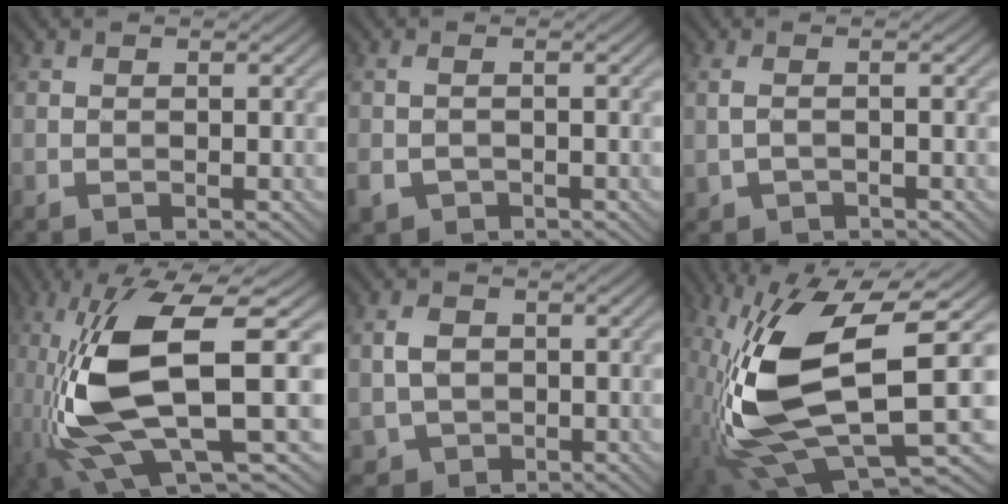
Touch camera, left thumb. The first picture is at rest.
{"total": 2.3, "force": [-1.0, 1.5, 1.4], "torque": [-0.041, -0.006, -0.021]}
{"total": 1.6, "force": [-0.3, 0.9, 1.4], "torque": [-0.041, 0.000, -0.002]}
{"total": 13.0, "force": [-2.3, 3.6, 12.3], "torque": [-0.258, -0.008, -0.042]}
{"total": 3.8, "force": [-0.3, 3.2, 2.1], "torque": [-0.050, 0.000, -0.006]}
{"total": 16.0, "force": [-1.4, 6.1, 14.7], "torque": [-0.320, -0.012, -0.019]}